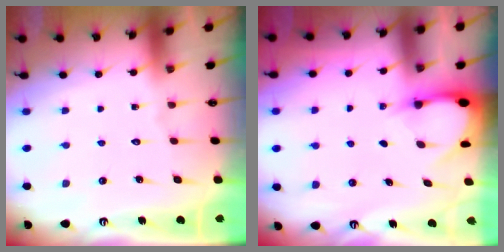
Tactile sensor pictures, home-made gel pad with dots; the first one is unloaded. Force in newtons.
{"total": 2.9, "press": 2.9, "slide": 0.3}